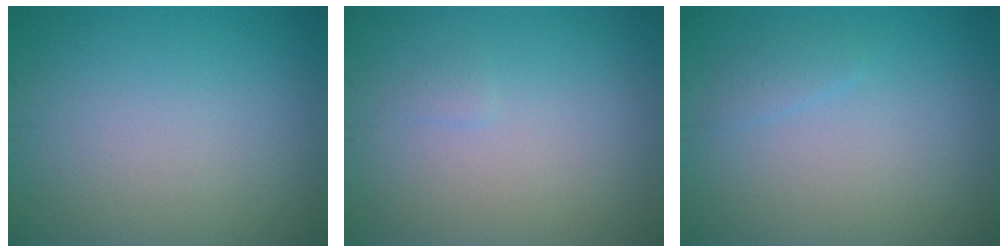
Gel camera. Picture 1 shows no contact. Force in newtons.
{"total": 0.5, "press": 0.5, "slide": 0.1}
{"total": 0.9, "press": 0.9, "slide": 0.1}